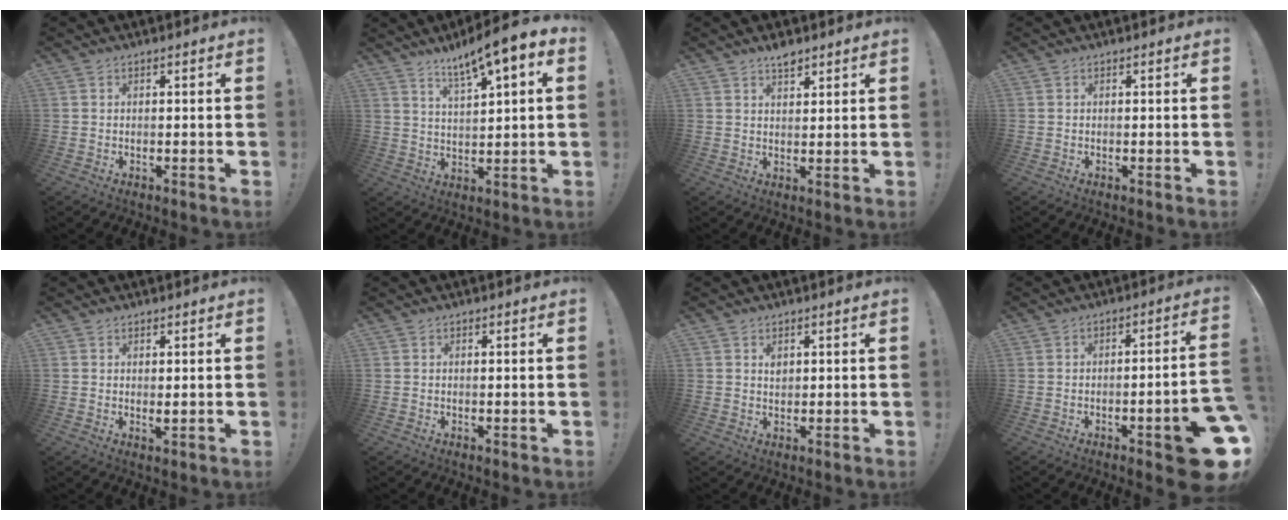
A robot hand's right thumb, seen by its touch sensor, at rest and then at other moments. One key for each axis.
{"total": 9.5, "fx": 6.5, "fy": 1.1, "fz": 6.9, "tx": -0.113, "ty": -0.043, "tz": 0.107}
{"total": 4.0, "fx": 3.2, "fy": 1.7, "fz": 1.8, "tx": -0.020, "ty": -0.020, "tz": 0.055}
{"total": 0.0}
{"total": 1.3, "fx": 0.9, "fy": 0.5, "fz": 0.8, "tx": -0.013, "ty": -0.008, "tz": 0.016}
{"total": 0.5, "fx": 0.2, "fy": 0.1, "fz": 0.5, "tx": 0.003, "ty": -0.005, "tz": 0.001}
{"total": 1.7, "fx": 1.0, "fy": 1.2, "fz": 0.7, "tx": -0.006, "ty": -0.005, "tz": 0.016}
{"total": 11.6, "fx": -5.1, "fy": 2.2, "fz": 10.2, "tx": -0.121, "ty": 0.016, "tz": -0.070}